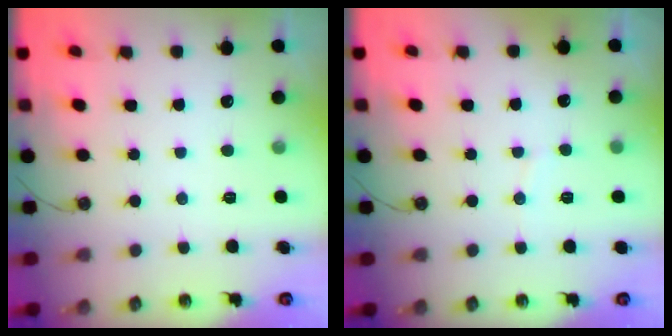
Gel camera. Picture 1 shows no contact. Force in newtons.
{"total": 2.5, "press": 2.5, "slide": 0.2}